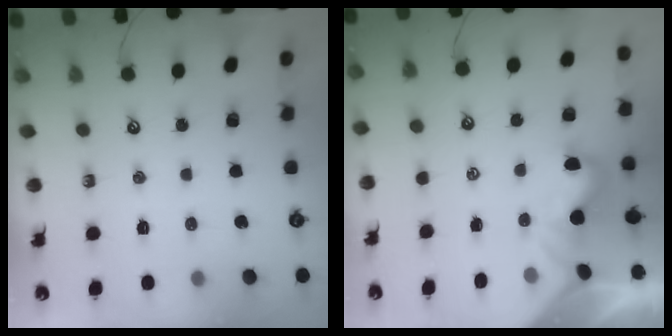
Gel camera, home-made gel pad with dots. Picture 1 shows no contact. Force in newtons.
{"total": 1.0, "press": 0.7, "slide": 0.6}